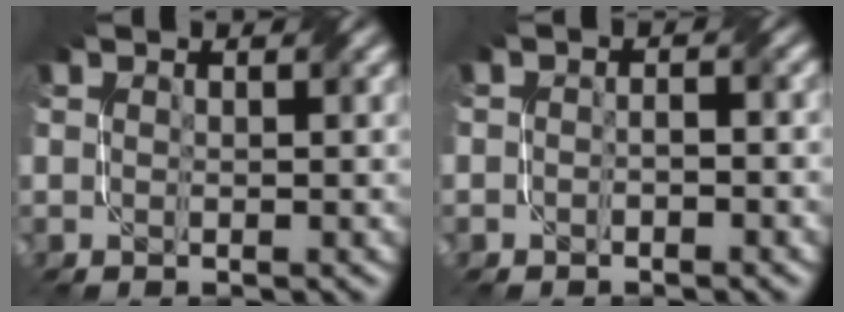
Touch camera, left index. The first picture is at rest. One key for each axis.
{"total": 1.0, "fx": -0.6, "fy": 0.4, "fz": 0.6, "tx": -0.013, "ty": 0.001, "tz": -0.013}